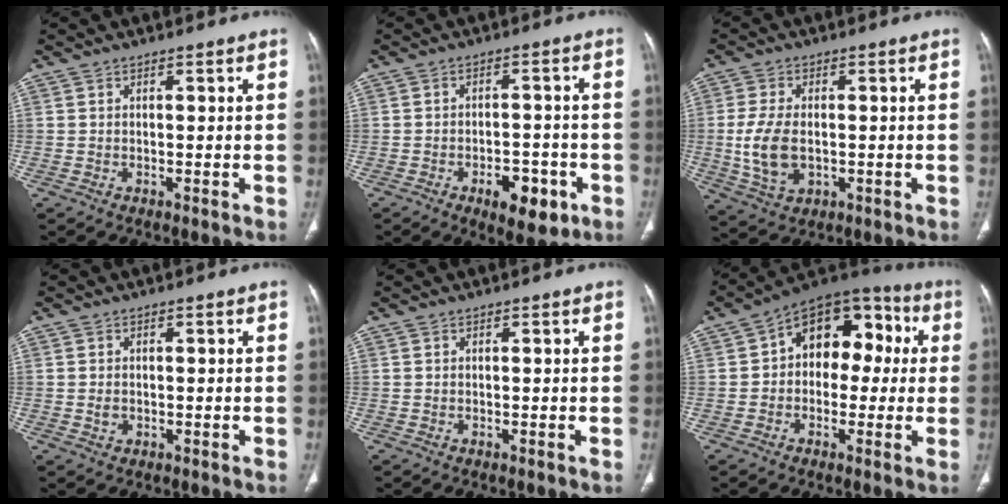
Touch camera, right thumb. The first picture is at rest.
{"total": 8.8, "force": [-4.0, 4.4, 6.4], "torque": [-0.069, 0.017, -0.050]}
{"total": 9.0, "force": [-0.7, 5.4, 7.1], "torque": [-0.148, -0.004, -0.007]}
{"total": 1.4, "force": [-0.2, 1.1, 0.8], "torque": [-0.017, -0.001, -0.003]}
{"total": 0.0}
{"total": 14.9, "force": [2.0, 10.1, 10.7], "torque": [-0.098, 0.047, 0.014]}